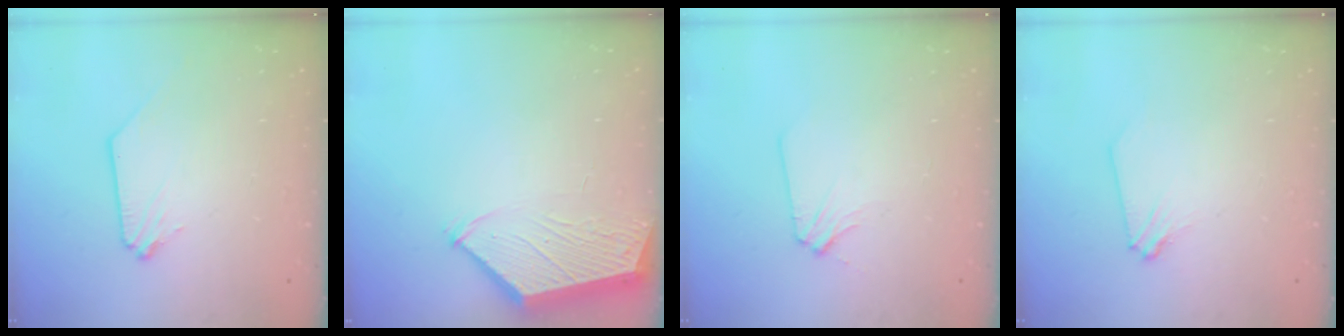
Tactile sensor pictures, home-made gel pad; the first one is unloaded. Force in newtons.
{"total": 3.3, "press": 3.3, "slide": 0.5}
{"total": 2.3, "press": 2.3, "slide": 0.3}
{"total": 2.4, "press": 2.4, "slide": 0.4}